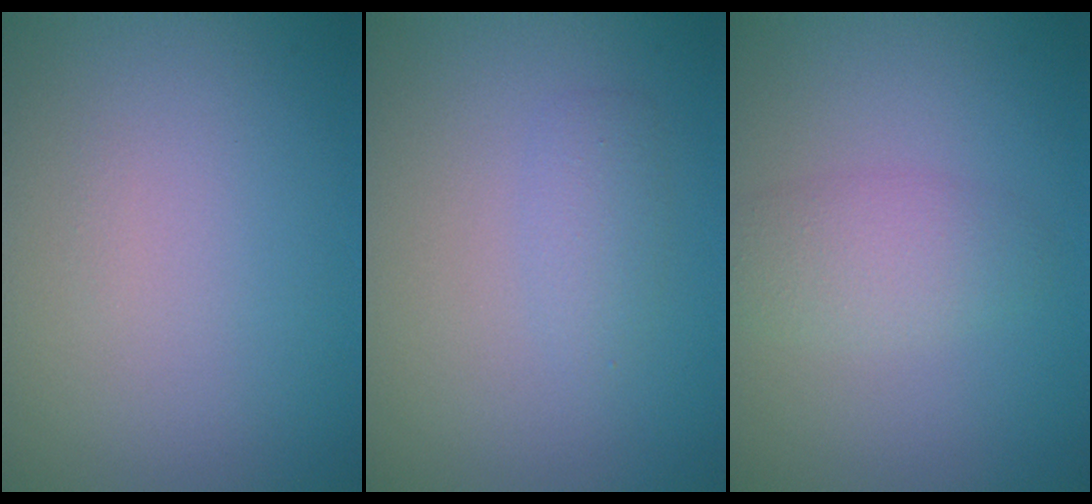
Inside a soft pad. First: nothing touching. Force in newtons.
{"total": 1.5, "press": 1.4, "slide": 0.1}
{"total": 2.7, "press": 2.7, "slide": 0.1}